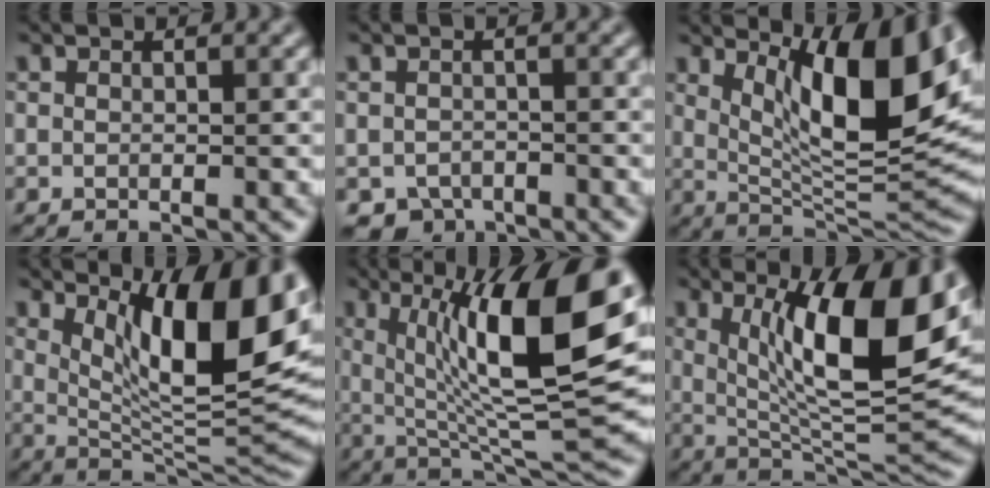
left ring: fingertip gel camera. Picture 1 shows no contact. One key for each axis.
{"total": 2.5, "fx": -1.9, "fy": 1.6, "fz": 0.5, "tx": 0.001, "ty": -0.006, "tz": -0.036}
{"total": 12.2, "fx": 4.3, "fy": 3.4, "fz": 10.9, "tx": -0.165, "ty": -0.008, "tz": 0.078}
{"total": 13.7, "fx": 5.1, "fy": 4.2, "fz": 12.0, "tx": -0.159, "ty": -0.005, "tz": 0.083}
{"total": 13.6, "fx": 3.6, "fy": 3.4, "fz": 12.7, "tx": -0.189, "ty": 0.001, "tz": 0.060}
{"total": 13.8, "fx": 4.2, "fy": 3.9, "fz": 12.5, "tx": -0.184, "ty": -0.003, "tz": 0.069}